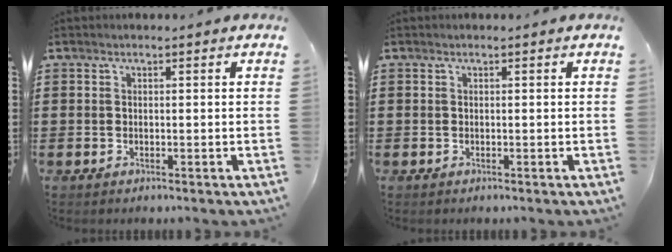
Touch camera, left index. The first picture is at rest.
{"total": 0.0}